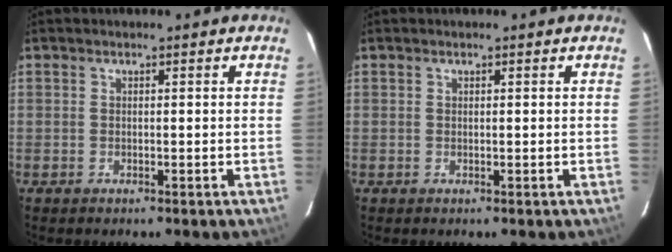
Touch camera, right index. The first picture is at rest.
{"total": 0.0}